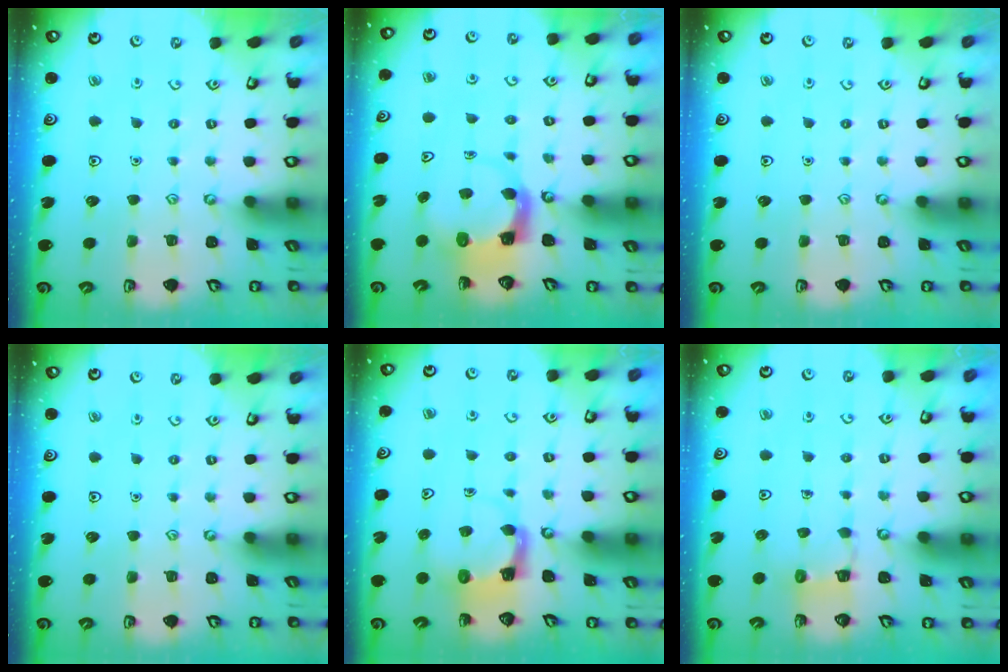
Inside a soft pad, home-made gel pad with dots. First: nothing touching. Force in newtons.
{"total": 3.9, "press": 3.9, "slide": 0.6}
{"total": 0.0}
{"total": 0.0}
{"total": 3.9, "press": 3.9, "slide": 0.7}
{"total": 3.1, "press": 3.1, "slide": 0.2}